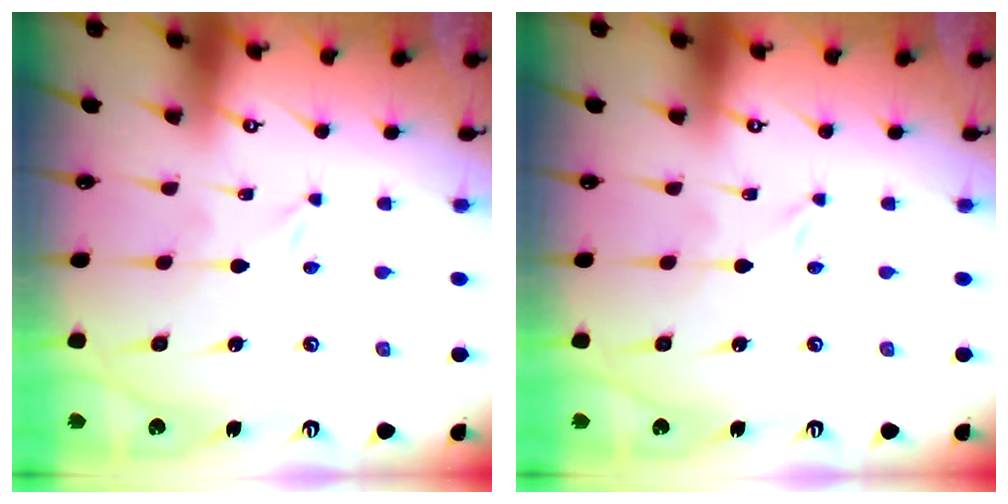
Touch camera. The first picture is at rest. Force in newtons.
{"total": 0.0}